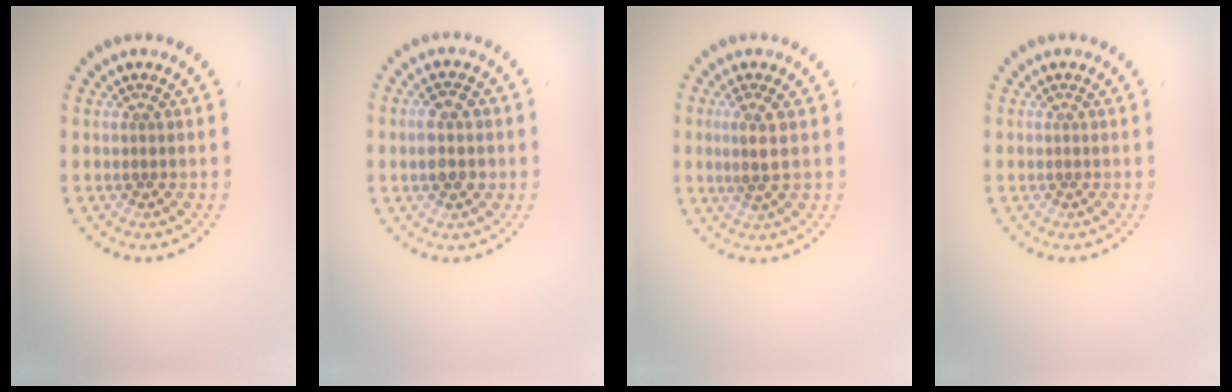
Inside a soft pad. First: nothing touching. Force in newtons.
{"total": 3.5, "press": 3.5, "slide": 0.1}
{"total": 1.9, "press": 1.6, "slide": 1.0}
{"total": 0.0}